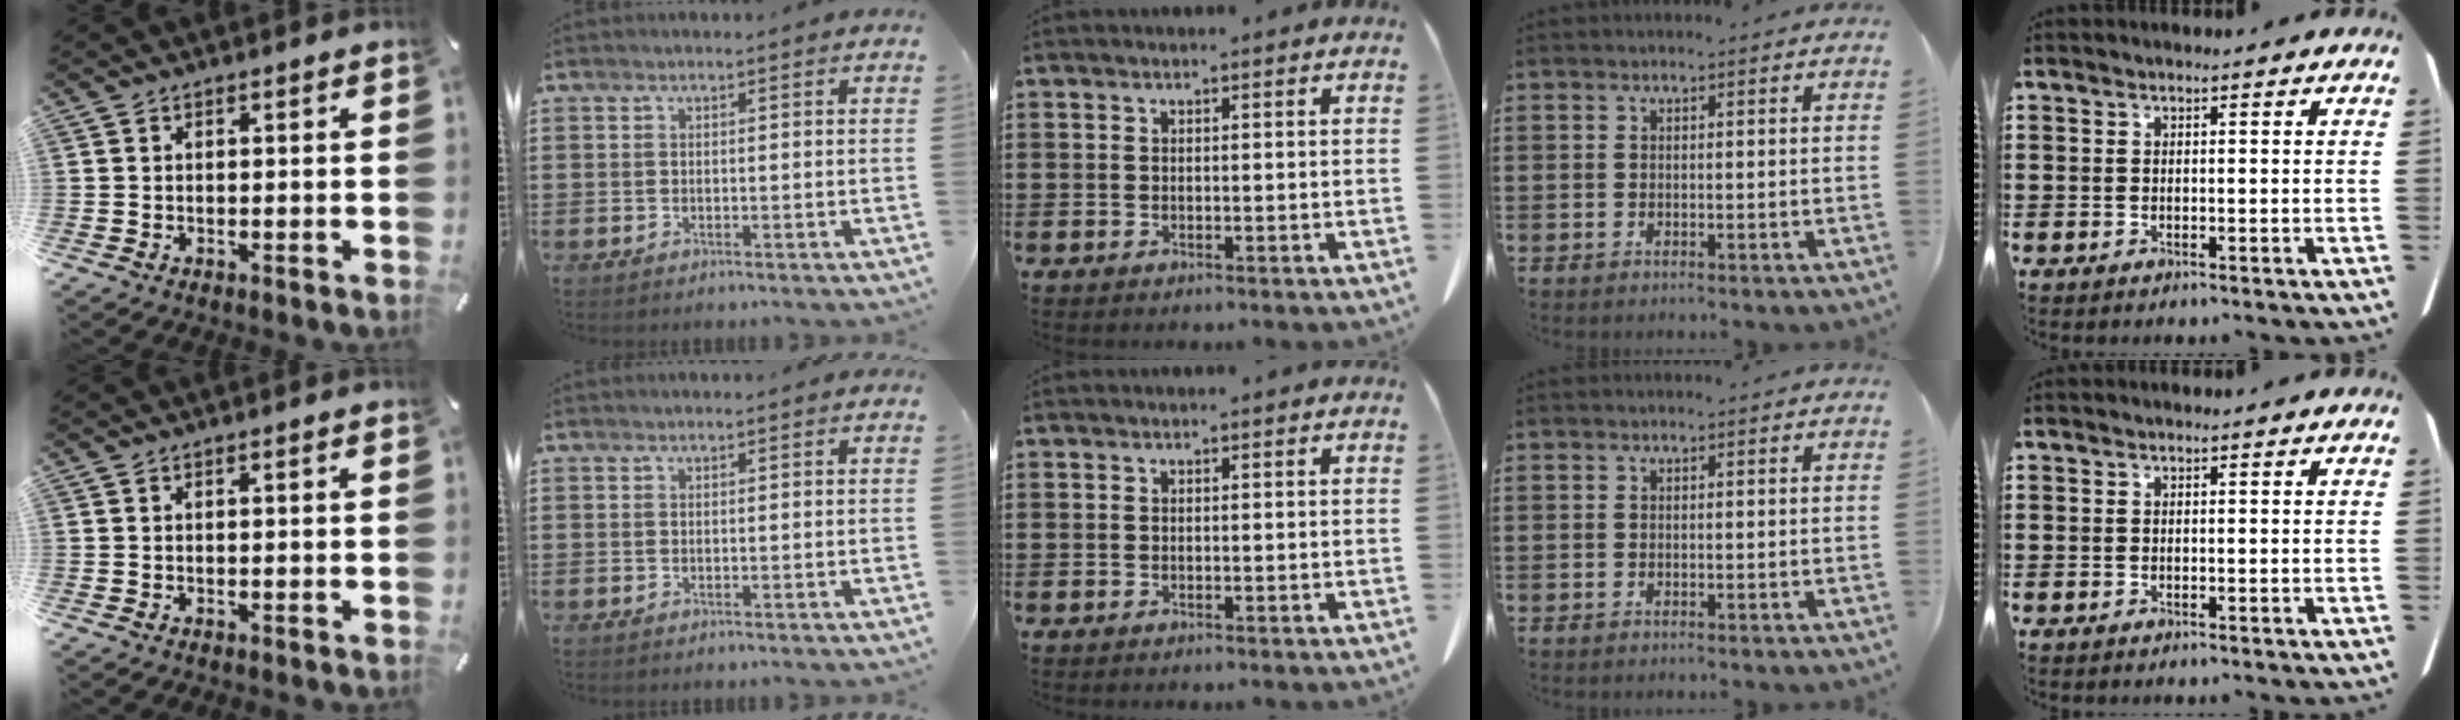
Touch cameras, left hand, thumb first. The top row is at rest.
{"thumb": {"total": 0.5, "force": [0.1, 0.0, 0.5], "torque": [-0.008, 0.000, 0.001]}}